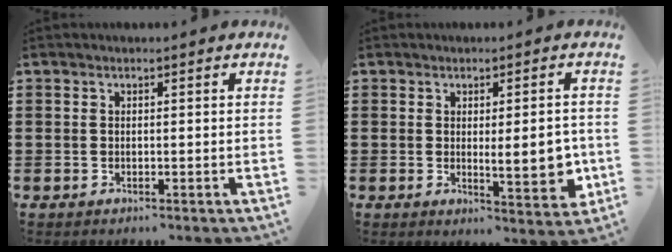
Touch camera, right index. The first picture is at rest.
{"total": 6.6, "force": [-0.2, 2.0, 6.3], "torque": [-0.085, -0.010, -0.004]}